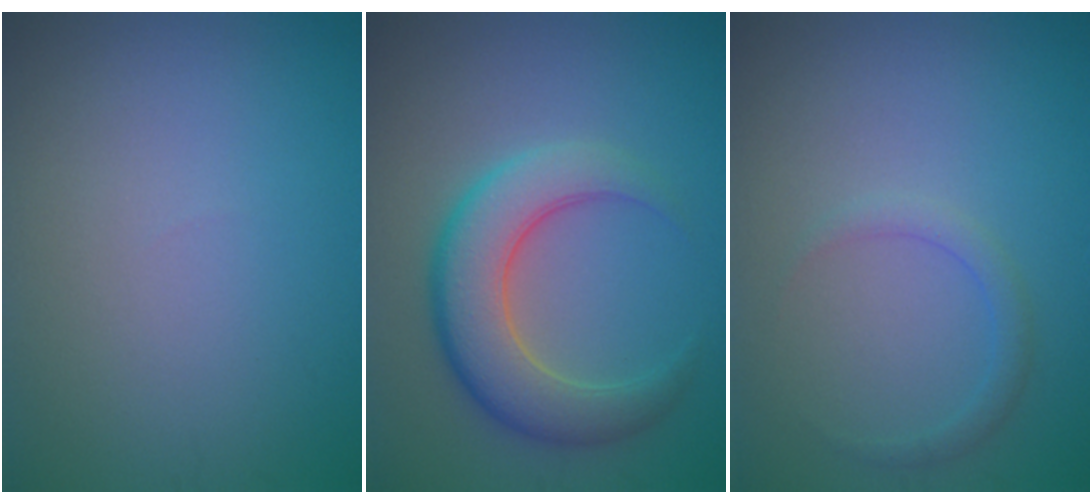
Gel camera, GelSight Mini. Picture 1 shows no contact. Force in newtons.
{"total": 6.2, "press": 6.2, "slide": 0.5}
{"total": 1.4, "press": 1.4, "slide": 0.2}